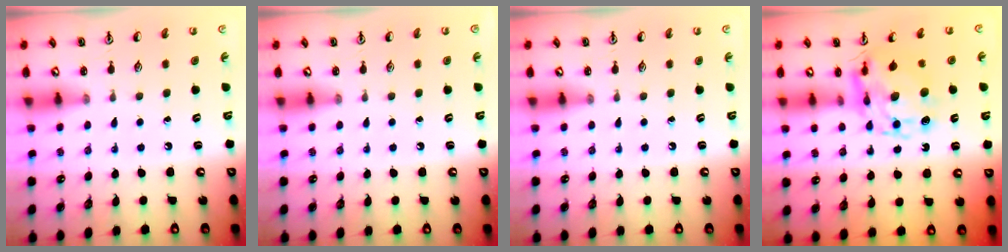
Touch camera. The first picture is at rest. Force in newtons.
{"total": 0.0}
{"total": 0.0}
{"total": 11.0, "press": 11.0, "slide": 0.8}